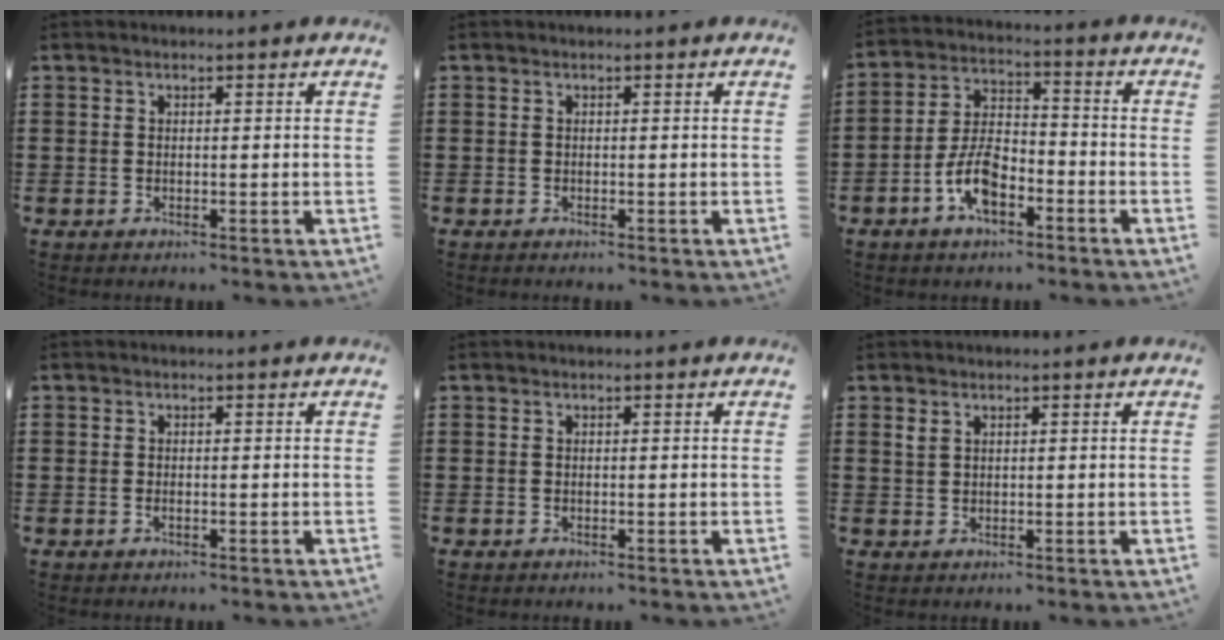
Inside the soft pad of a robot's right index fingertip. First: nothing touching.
{"total": 0.0}
{"total": 7.8, "force": [-3.7, 3.9, 5.7], "torque": [-0.125, 0.008, -0.072]}
{"total": 0.6, "force": [-0.2, 0.2, 0.5], "torque": [-0.012, -0.003, -0.003]}
{"total": 0.0}
{"total": 1.4, "force": [0.8, 0.9, 0.7], "torque": [-0.017, 0.003, 0.015]}